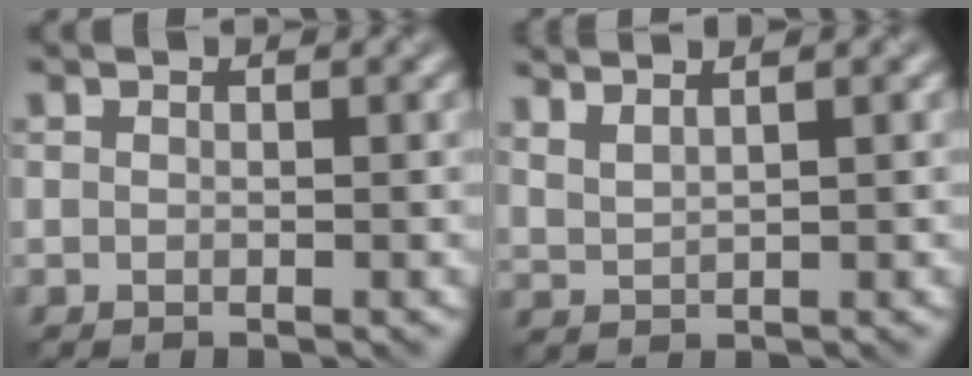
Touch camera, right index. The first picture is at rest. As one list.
[{"total": 3.5, "force": [3.0, 1.0, 1.3], "torque": [-0.007, 0.025, 0.029]}]